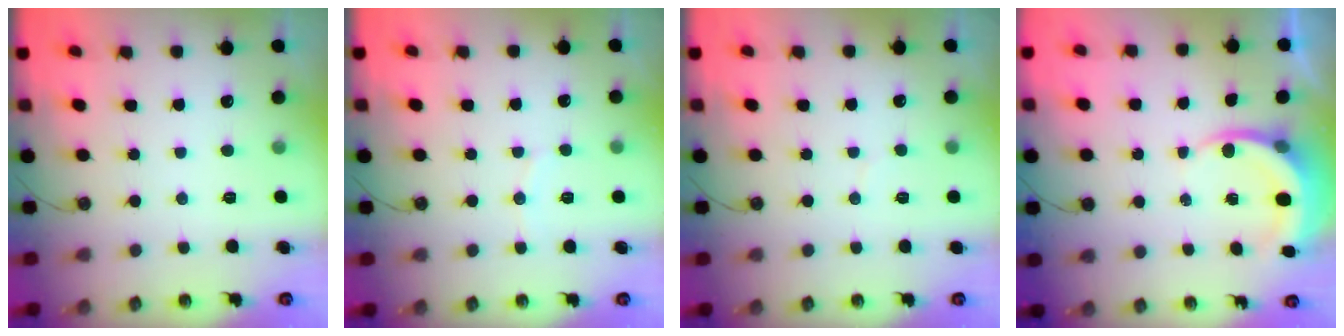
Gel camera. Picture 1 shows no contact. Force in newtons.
{"total": 4.4, "press": 4.4, "slide": 0.4}
{"total": 2.9, "press": 2.9, "slide": 0.2}
{"total": 5.0, "press": 5.0, "slide": 0.4}